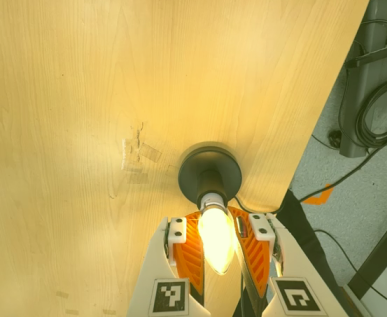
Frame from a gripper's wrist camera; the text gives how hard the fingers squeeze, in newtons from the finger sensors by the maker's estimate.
{"total": 26.6, "left": 23.5, "right": 29.6}